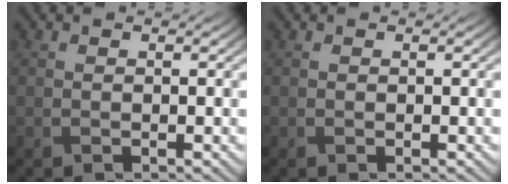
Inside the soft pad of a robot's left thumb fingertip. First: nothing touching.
{"total": 0.0}